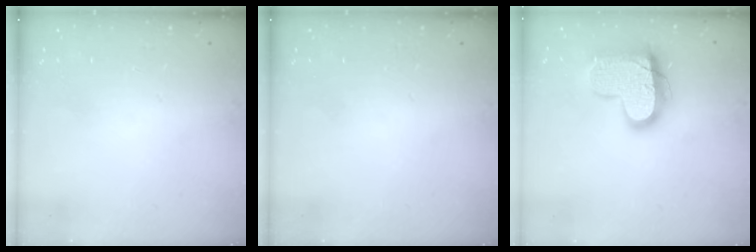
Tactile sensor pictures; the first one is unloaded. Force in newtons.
{"total": 0.0}
{"total": 17.3, "press": 17.3, "slide": 1.2}